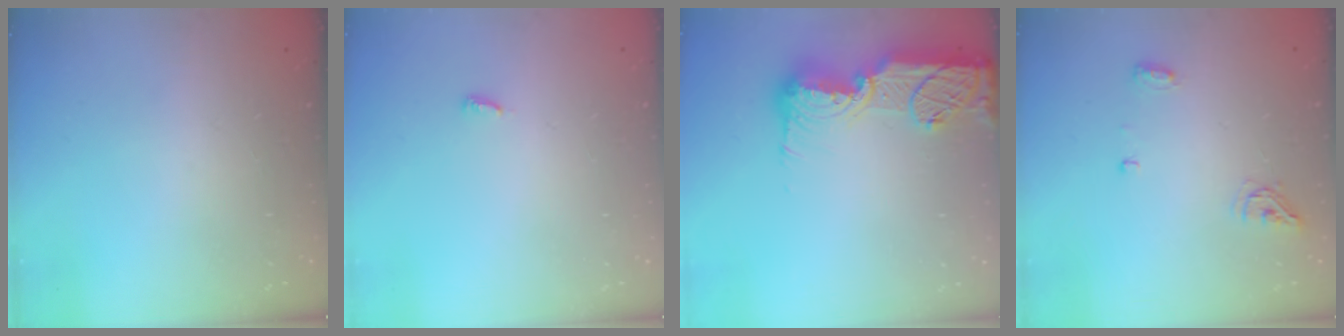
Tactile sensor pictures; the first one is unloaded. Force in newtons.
{"total": 3.9, "press": 3.9, "slide": 0.3}
{"total": 17.3, "press": 17.2, "slide": 1.5}
{"total": 5.8, "press": 5.7, "slide": 0.9}